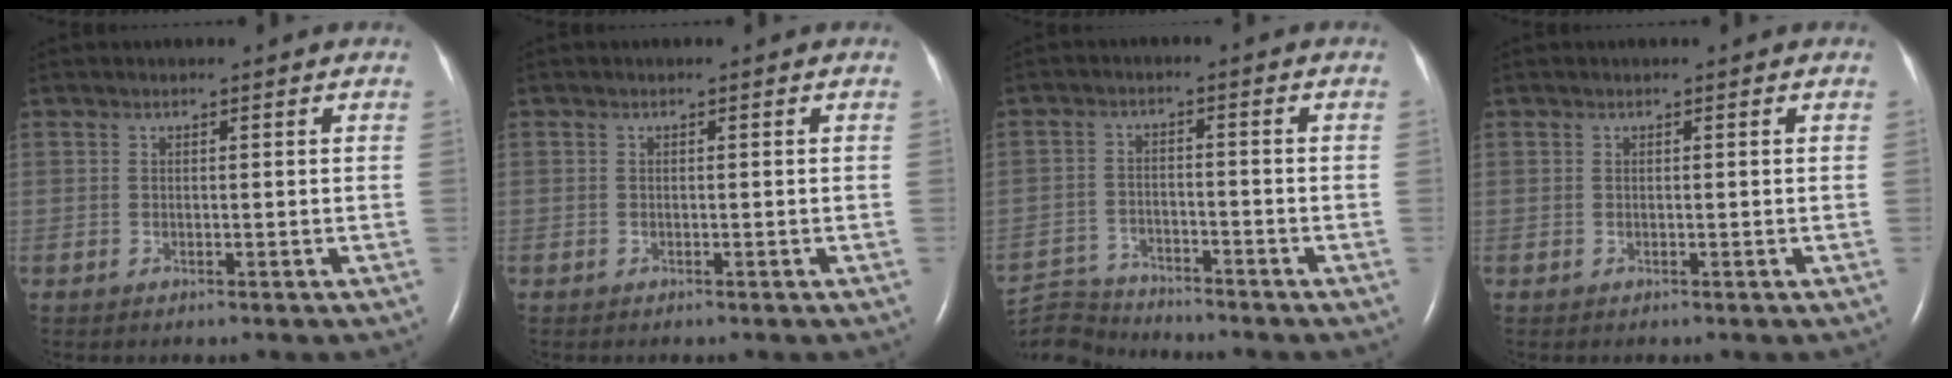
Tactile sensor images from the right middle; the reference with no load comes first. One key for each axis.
{"total": 0.0}
{"total": 8.8, "fx": -8.8, "fy": 0.8, "fz": 0.0, "tx": -0.007, "ty": 0.009, "tz": -0.163}
{"total": 0.0}